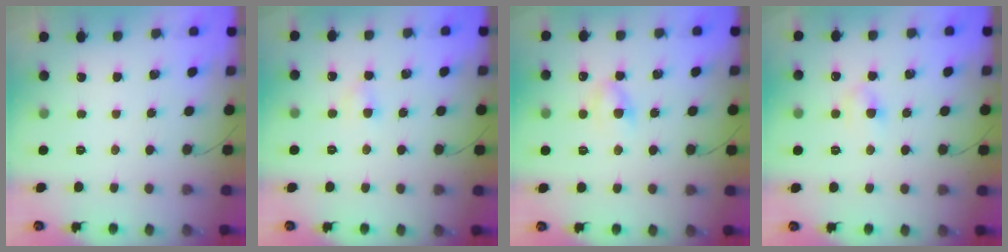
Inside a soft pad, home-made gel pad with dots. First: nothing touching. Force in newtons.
{"total": 3.0, "press": 2.8, "slide": 1.0}
{"total": 4.3, "press": 4.0, "slide": 1.5}
{"total": 4.5, "press": 4.3, "slide": 1.3}